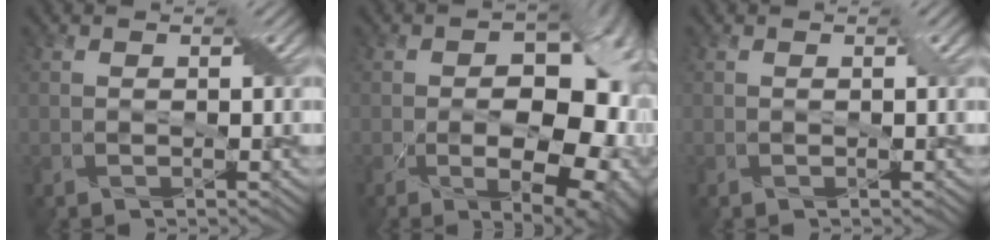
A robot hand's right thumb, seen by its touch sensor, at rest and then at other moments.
{"total": 16.5, "force": [-3.1, 10.1, 12.7], "torque": [-0.121, -0.004, -0.012]}
{"total": 0.0}